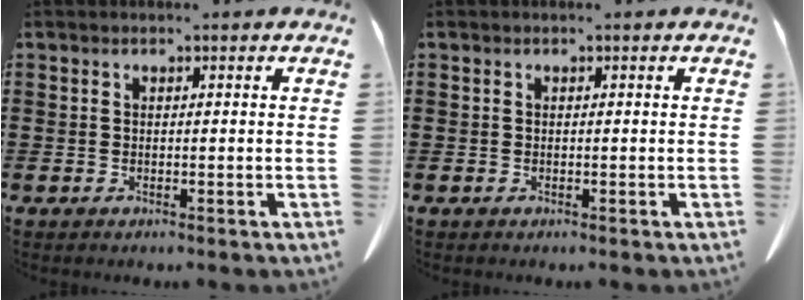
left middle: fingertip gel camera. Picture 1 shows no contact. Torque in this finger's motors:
{"motor_torque": [-1.15, 0.29, 0.03, -0.01]}